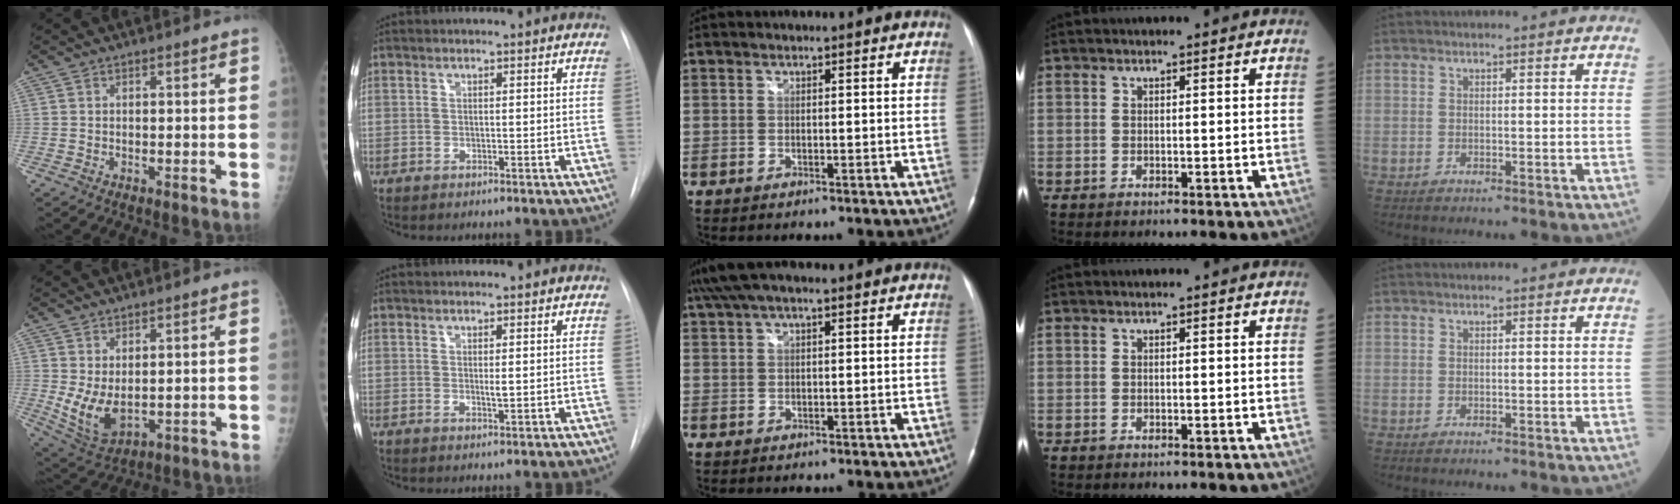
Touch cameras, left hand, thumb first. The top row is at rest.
{"thumb": {"total": 7.7, "force": [0.6, 4.2, 6.4], "torque": [-0.114, -0.016, 0.033]}, "index": {"total": 0.9, "force": [0.2, 0.2, 0.9], "torque": [-0.018, -0.004, 0.004]}, "middle": {"total": 6.8, "force": [4.8, 1.7, 4.5], "torque": [-0.092, 0.046, 0.085]}}